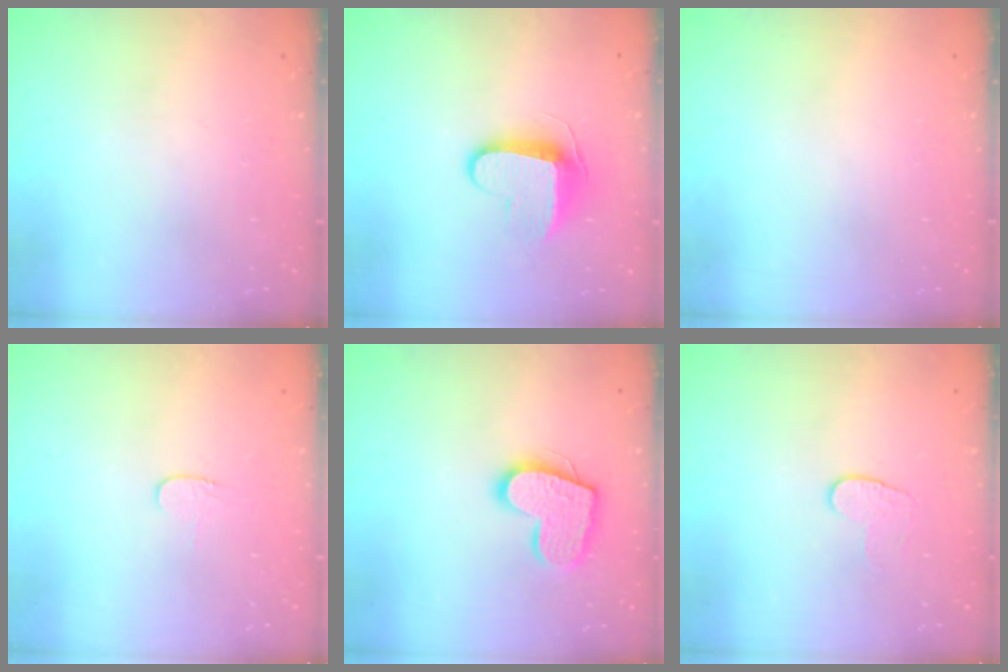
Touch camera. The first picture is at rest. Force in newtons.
{"total": 8.9, "press": 8.9, "slide": 0.8}
{"total": 0.0}
{"total": 3.7, "press": 3.7, "slide": 0.4}
{"total": 14.6, "press": 14.6, "slide": 1.1}
{"total": 6.2, "press": 6.1, "slide": 0.5}